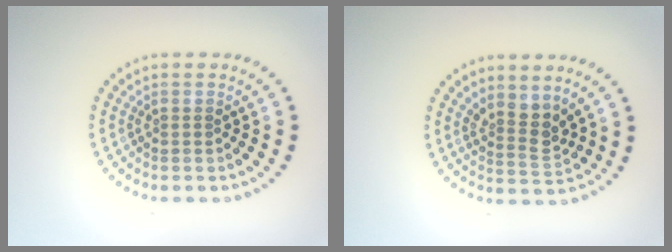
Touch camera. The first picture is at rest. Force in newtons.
{"total": 2.5, "press": 1.9, "slide": 1.6}